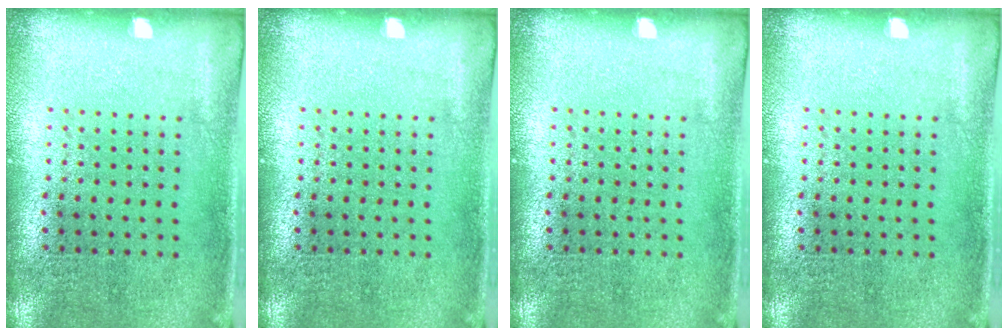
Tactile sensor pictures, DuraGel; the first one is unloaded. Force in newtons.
{"total": 0.0}
{"total": 0.0}
{"total": 0.0}